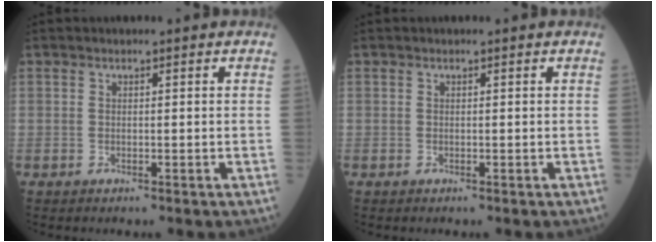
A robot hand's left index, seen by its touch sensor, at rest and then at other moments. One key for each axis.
{"total": 0.0}